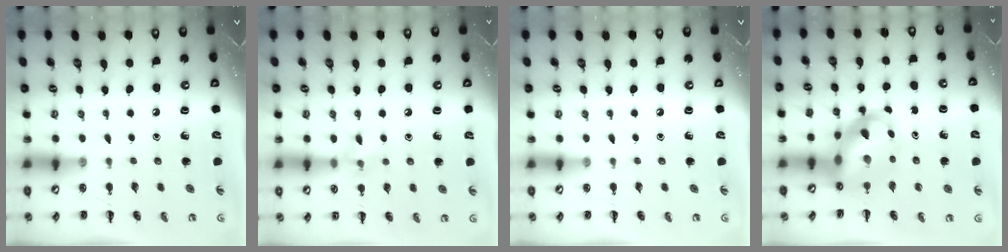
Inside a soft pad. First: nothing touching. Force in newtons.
{"total": 6.9, "press": 6.7, "slide": 1.7}
{"total": 0.0}
{"total": 10.5, "press": 10.1, "slide": 3.1}